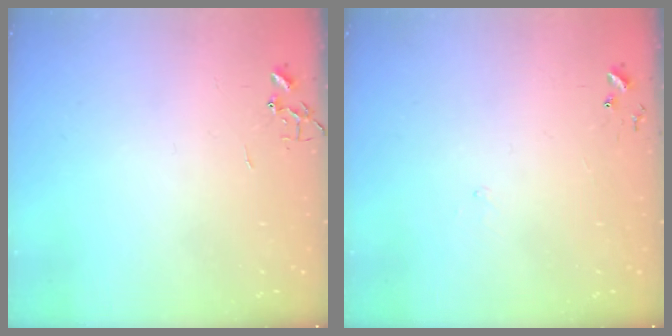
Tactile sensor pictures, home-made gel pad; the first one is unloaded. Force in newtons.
{"total": 5.4, "press": 5.4, "slide": 0.6}